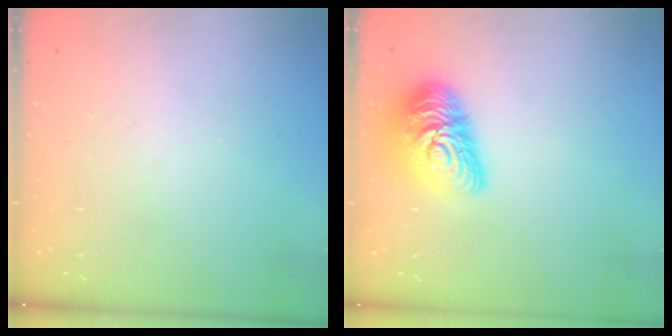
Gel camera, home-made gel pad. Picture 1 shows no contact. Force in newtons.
{"total": 14.9, "press": 14.9, "slide": 1.0}